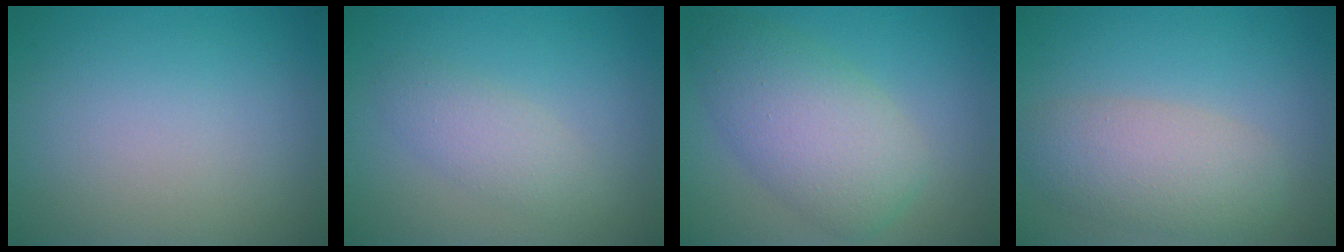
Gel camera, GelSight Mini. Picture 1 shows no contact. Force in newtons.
{"total": 2.3, "press": 2.3, "slide": 0.0}
{"total": 6.5, "press": 6.5, "slide": 0.1}
{"total": 4.6, "press": 4.6, "slide": 0.4}